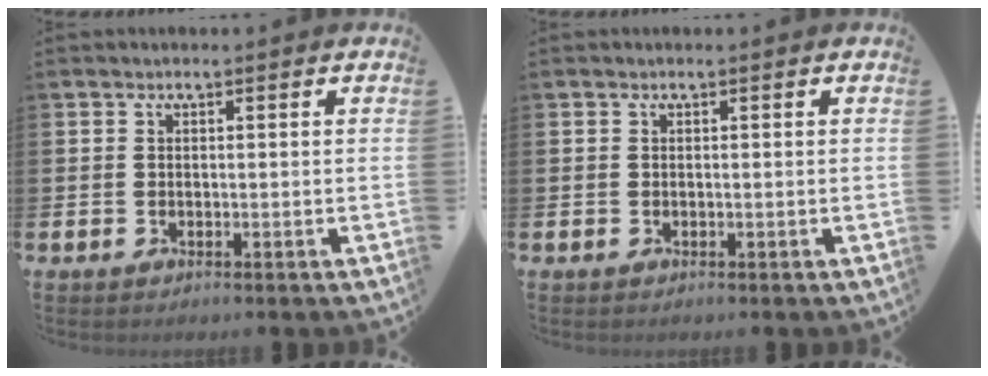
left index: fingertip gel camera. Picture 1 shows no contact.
{"total": 0.0}